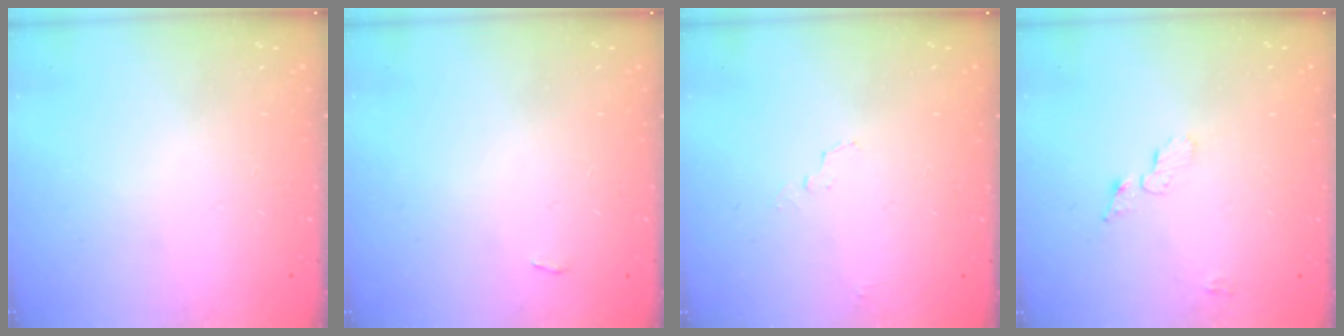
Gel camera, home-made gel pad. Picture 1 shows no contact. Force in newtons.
{"total": 2.3, "press": 2.3, "slide": 0.3}
{"total": 3.4, "press": 3.1, "slide": 1.5}
{"total": 4.8, "press": 4.8, "slide": 0.4}